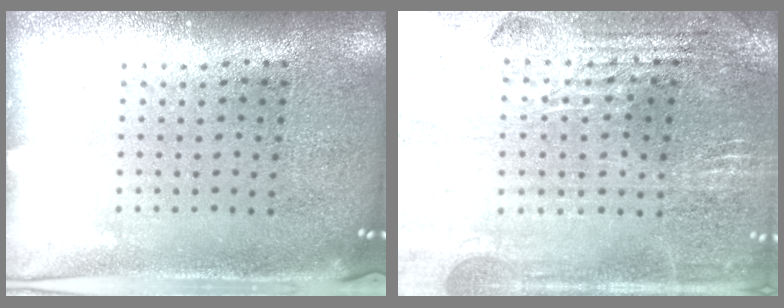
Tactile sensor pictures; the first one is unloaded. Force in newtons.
{"total": 2.9, "press": 2.9, "slide": 0.6}